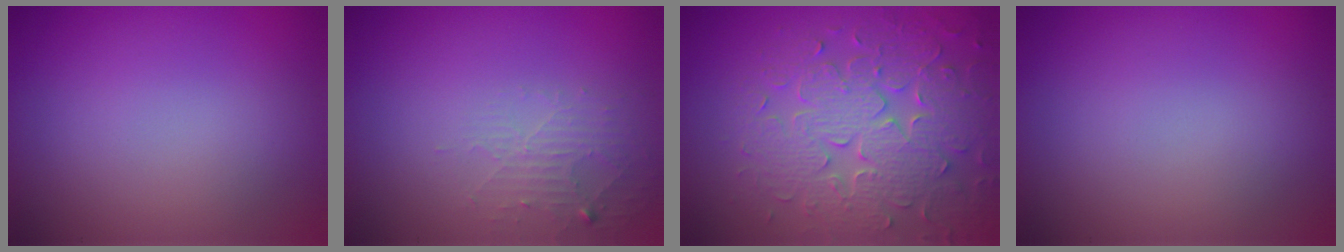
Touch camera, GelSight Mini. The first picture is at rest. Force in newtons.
{"total": 1.9, "press": 1.9, "slide": 0.3}
{"total": 7.7, "press": 6.1, "slide": 4.7}
{"total": 0.0}